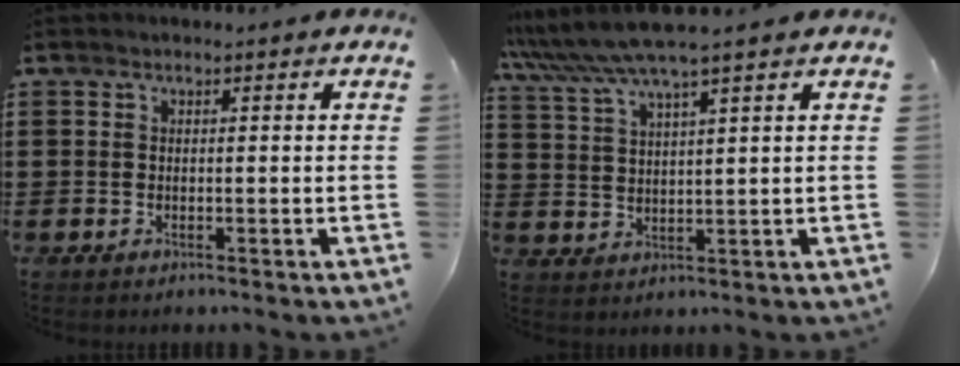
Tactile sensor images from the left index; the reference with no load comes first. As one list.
[{"total": 6.1, "force": [4.9, -0.1, 3.6], "torque": [-0.085, -0.018, 0.085]}]